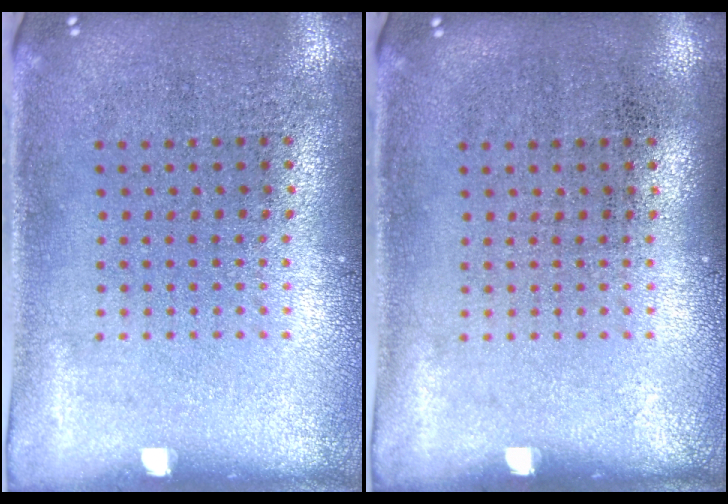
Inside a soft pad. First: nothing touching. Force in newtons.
{"total": 0.0}